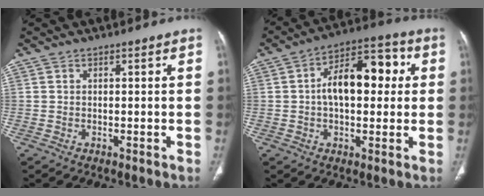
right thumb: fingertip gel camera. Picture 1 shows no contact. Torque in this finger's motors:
{"motor_torque": [1.81, 1.77, 1.40, -0.47, 0.11]}